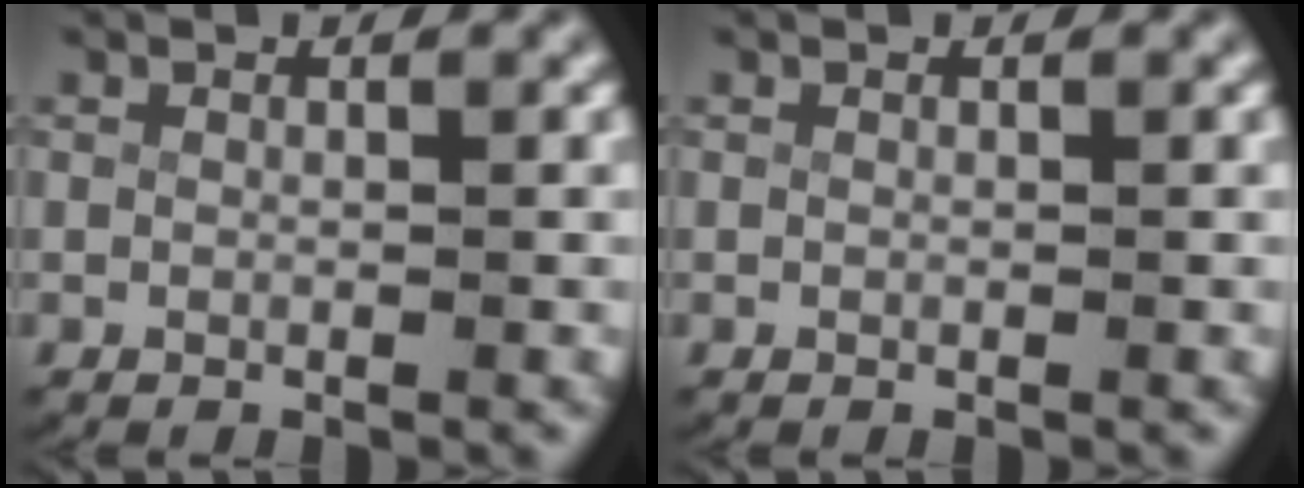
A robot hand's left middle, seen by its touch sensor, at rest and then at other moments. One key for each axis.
{"total": 0.0}